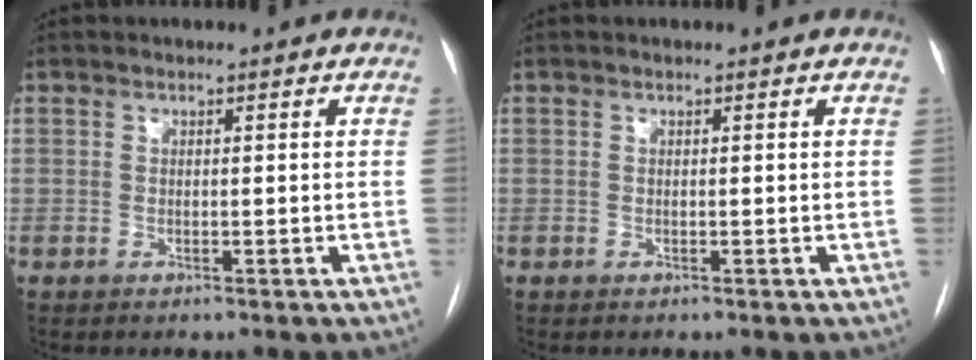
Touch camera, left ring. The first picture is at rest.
{"total": 0.0}